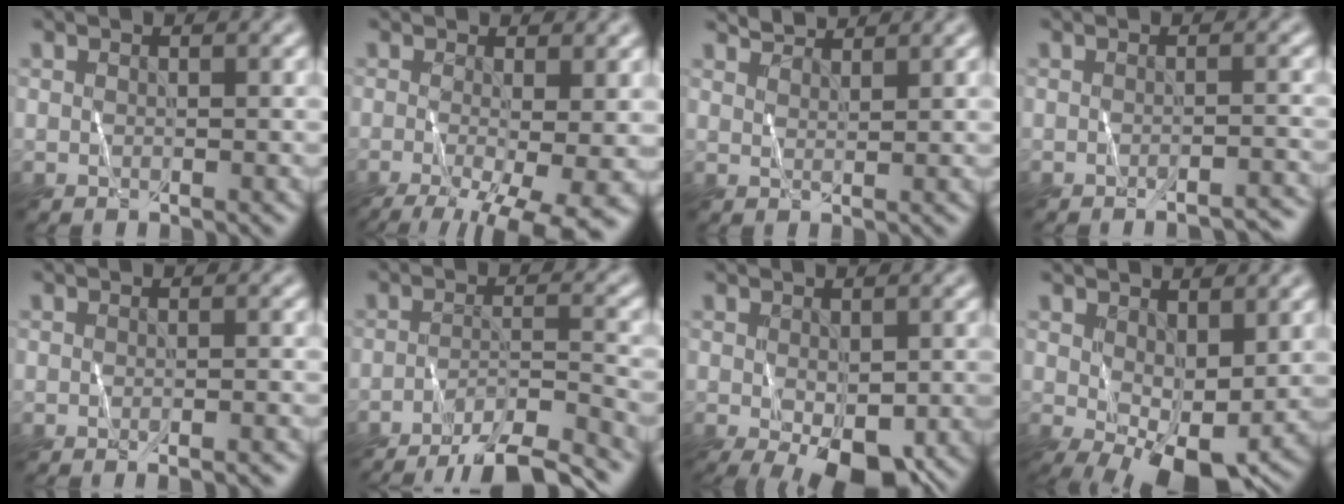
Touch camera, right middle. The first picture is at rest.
{"total": 10.2, "force": [-3.7, 3.6, 8.8], "torque": [-0.122, -0.027, -0.035]}
{"total": 1.9, "force": [1.8, -0.1, 0.3], "torque": [-0.006, 0.007, 0.035]}
{"total": 2.1, "force": [-2.0, 0.0, 0.5], "torque": [-0.004, 0.005, -0.024]}
{"total": 1.3, "force": [-1.2, 0.1, 0.4], "torque": [-0.003, 0.003, -0.017]}
{"total": 10.0, "force": [-8.9, 1.5, 4.3], "torque": [-0.060, -0.005, -0.128]}
{"total": 7.6, "force": [-2.9, 3.5, 6.0], "torque": [-0.107, -0.008, -0.040]}
{"total": 7.8, "force": [-1.0, 3.7, 6.8], "torque": [-0.121, -0.008, -0.008]}